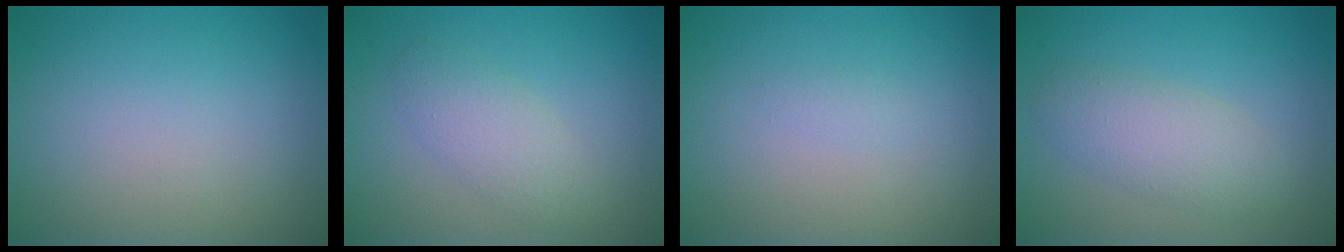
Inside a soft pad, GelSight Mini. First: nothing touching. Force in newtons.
{"total": 2.7, "press": 2.7, "slide": 0.2}
{"total": 0.6, "press": 0.6, "slide": 0.0}
{"total": 3.4, "press": 3.4, "slide": 0.2}